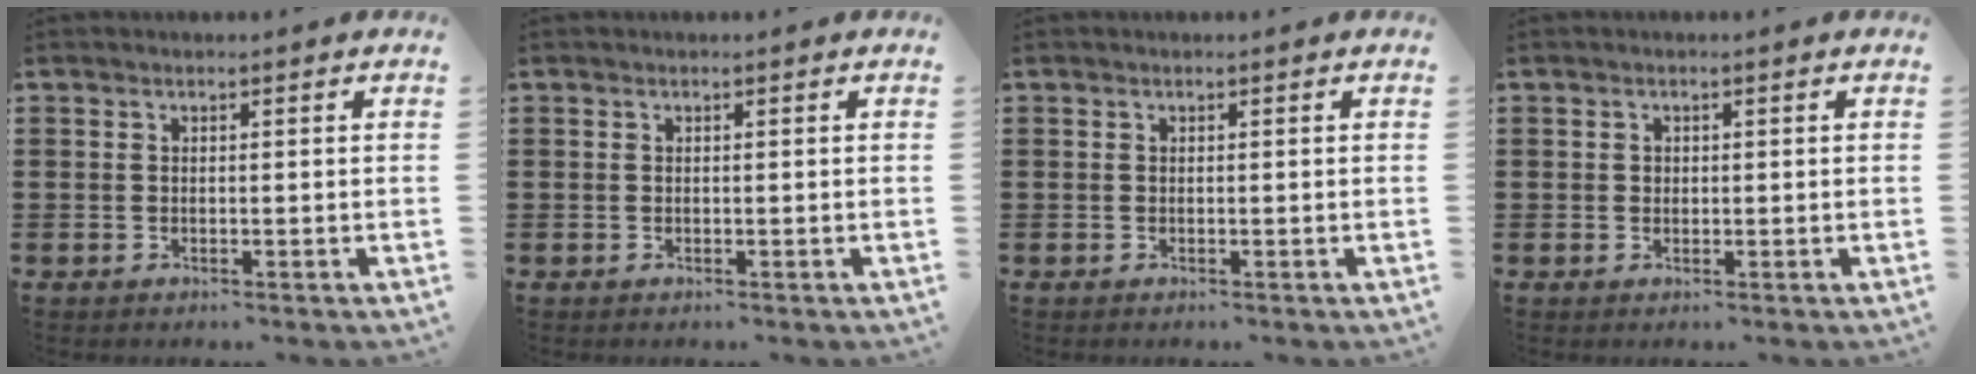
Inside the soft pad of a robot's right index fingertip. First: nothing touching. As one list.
[{"total": 0.0}, {"total": 0.0}, {"total": 0.6, "force": [0.2, 0.6, 0.1], "torque": [-0.003, 0.003, 0.004]}]